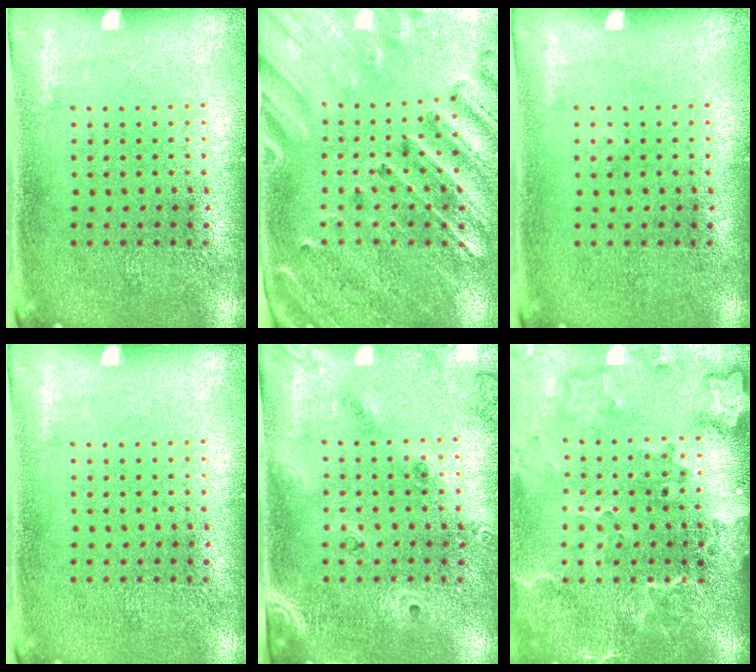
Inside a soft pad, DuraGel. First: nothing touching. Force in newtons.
{"total": 2.9, "press": 2.7, "slide": 1.1}
{"total": 0.0}
{"total": 0.0}
{"total": 1.4, "press": 1.3, "slide": 0.6}
{"total": 3.0, "press": 2.3, "slide": 1.9}